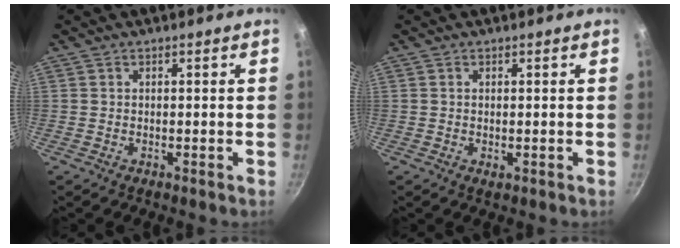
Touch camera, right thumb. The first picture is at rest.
{"total": 0.9, "force": [-0.1, 0.3, 0.9], "torque": [-0.015, -0.002, -0.001]}